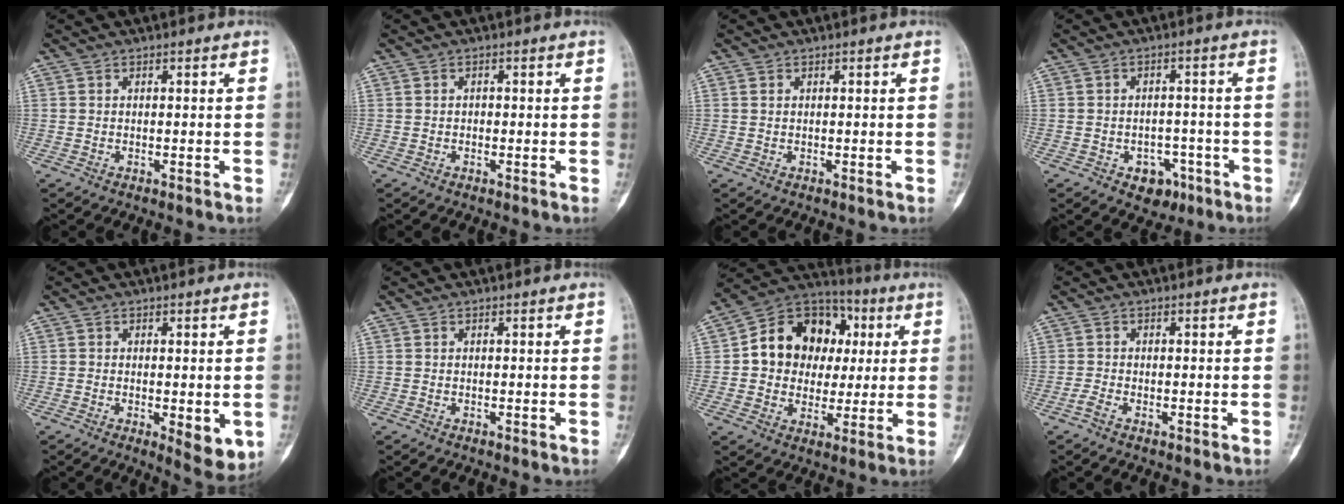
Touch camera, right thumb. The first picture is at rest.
{"total": 0.5, "force": [-0.1, 0.5, 0.2], "torque": [0.002, 0.003, -0.003]}
{"total": 0.6, "force": [0.3, 0.4, 0.4], "torque": [-0.005, 0.003, 0.005]}
{"total": 5.5, "force": [-2.8, 4.1, 2.4], "torque": [-0.003, 0.025, -0.032]}
{"total": 6.4, "force": [-1.4, 2.3, 5.8], "torque": [-0.071, -0.016, -0.016]}
{"total": 0.0}
{"total": 17.1, "force": [2.5, 14.0, 9.4], "torque": [-0.099, 0.024, 0.041]}
{"total": 1.0, "force": [-0.7, 0.3, 0.6], "torque": [-0.022, 0.000, -0.020]}